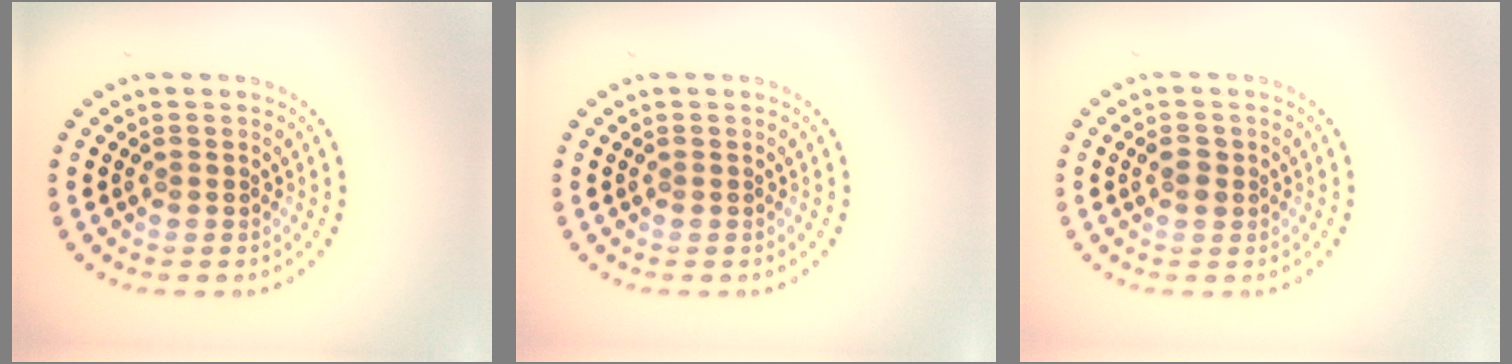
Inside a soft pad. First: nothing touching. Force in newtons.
{"total": 0.0}
{"total": 1.4, "press": 1.3, "slide": 0.4}